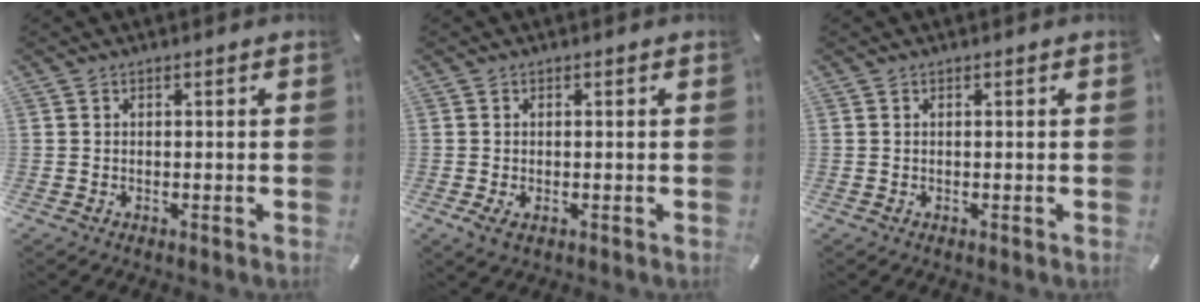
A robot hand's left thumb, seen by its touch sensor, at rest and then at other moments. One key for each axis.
{"total": 1.6, "fx": -0.3, "fy": 0.8, "fz": 1.3, "tx": -0.024, "ty": 0.001, "tz": -0.005}
{"total": 0.0}